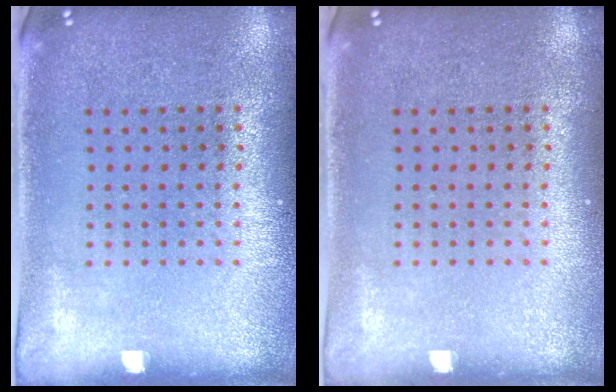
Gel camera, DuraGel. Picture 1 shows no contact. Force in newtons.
{"total": 0.0}